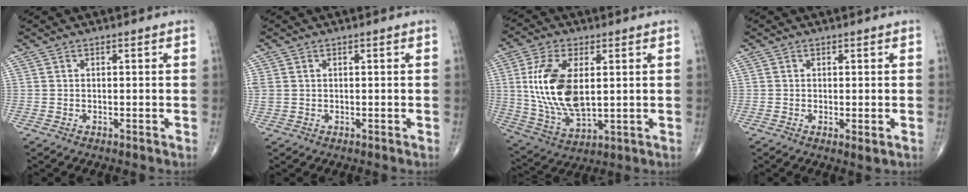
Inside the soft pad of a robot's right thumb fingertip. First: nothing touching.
{"total": 1.9, "force": [0.4, 1.4, 1.2], "torque": [-0.041, 0.010, 0.014]}
{"total": 15.5, "force": [2.3, 7.9, 13.1], "torque": [-0.262, -0.015, 0.053]}
{"total": 1.7, "force": [-0.3, 0.3, 1.6], "torque": [-0.030, -0.008, -0.005]}